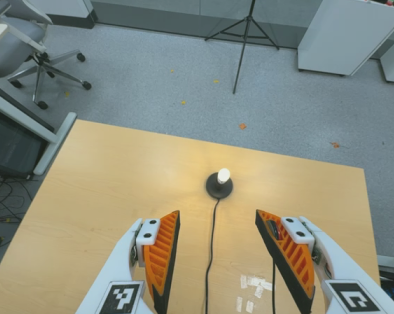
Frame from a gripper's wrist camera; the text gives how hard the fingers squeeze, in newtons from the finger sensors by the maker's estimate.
{"total": 0.0}